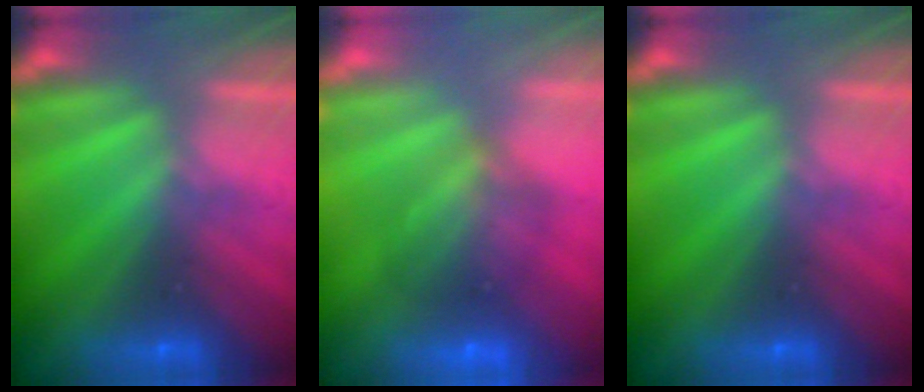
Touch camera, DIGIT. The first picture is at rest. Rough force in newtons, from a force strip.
{"total": 7.6}
{"total": 0.0}